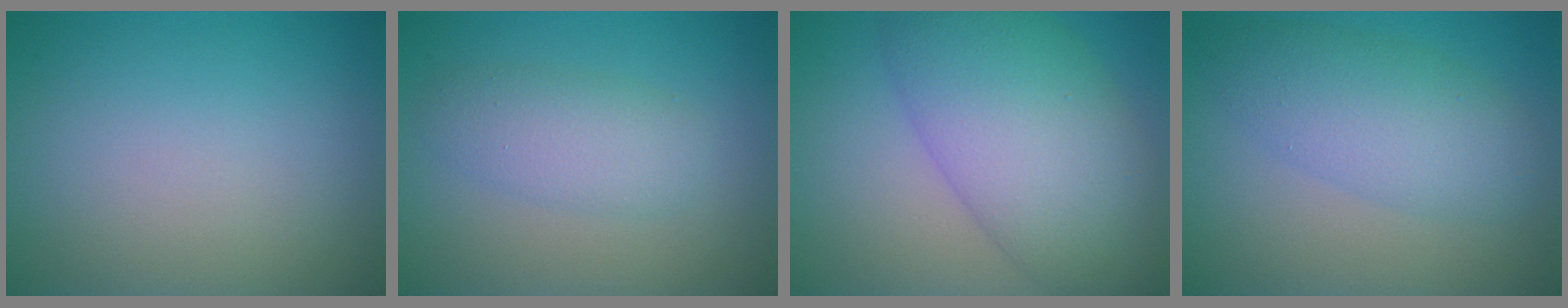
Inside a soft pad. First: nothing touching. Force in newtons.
{"total": 2.4, "press": 2.3, "slide": 0.1}
{"total": 9.8, "press": 9.7, "slide": 0.2}
{"total": 5.0, "press": 5.0, "slide": 0.2}